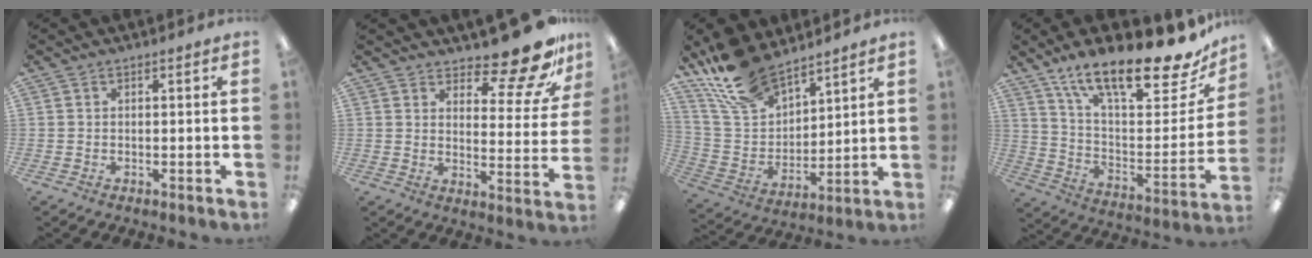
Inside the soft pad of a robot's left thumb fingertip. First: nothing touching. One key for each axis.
{"total": 15.2, "fx": 12.0, "fy": 4.7, "fz": 8.0, "tx": -0.099, "ty": -0.097, "tz": 0.199}
{"total": 16.5, "fx": 13.2, "fy": 7.6, "fz": 6.6, "tx": -0.154, "ty": -0.068, "tz": 0.250}
{"total": 22.2, "fx": 17.0, "fy": 6.1, "fz": 13.0, "tx": -0.200, "ty": -0.118, "tz": 0.283}